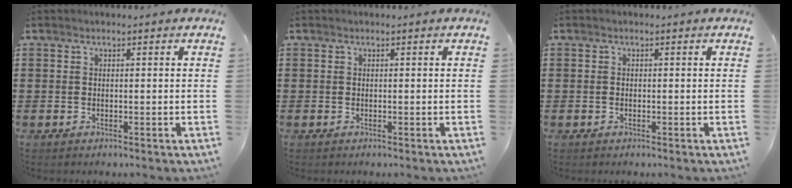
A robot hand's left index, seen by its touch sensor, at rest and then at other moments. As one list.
[{"total": 0.0}, {"total": 0.5, "force": [-0.3, 0.3, 0.3], "torque": [-0.009, -0.002, -0.005]}]